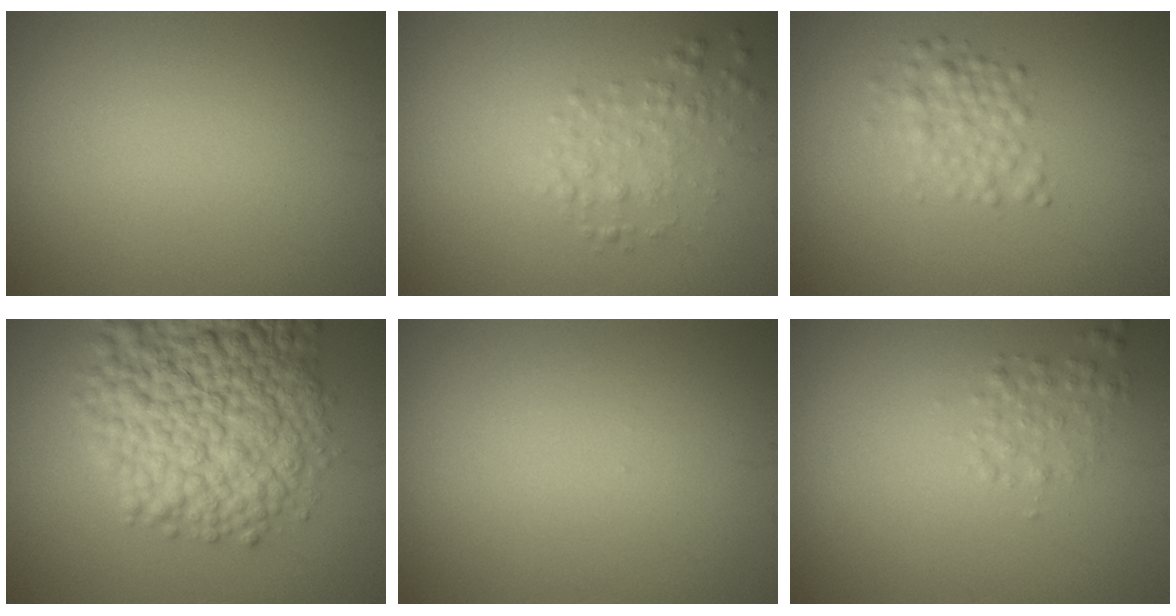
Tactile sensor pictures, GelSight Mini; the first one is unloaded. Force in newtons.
{"total": 2.0, "press": 2.0, "slide": 0.1}
{"total": 2.3, "press": 2.3, "slide": 0.0}
{"total": 11.7, "press": 11.7, "slide": 0.4}
{"total": 0.0}
{"total": 1.5, "press": 1.5, "slide": 0.0}